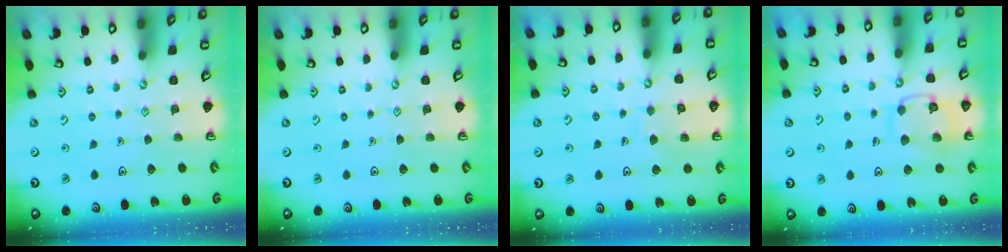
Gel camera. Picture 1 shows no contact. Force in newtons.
{"total": 0.0}
{"total": 6.7, "press": 6.6, "slide": 0.7}
{"total": 12.5, "press": 12.4, "slide": 0.9}